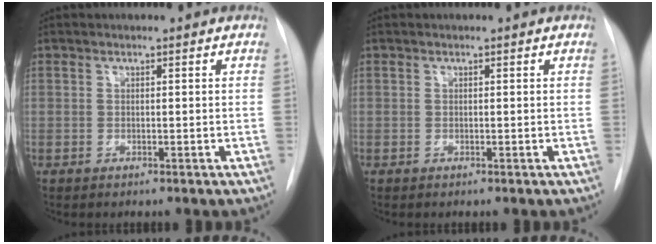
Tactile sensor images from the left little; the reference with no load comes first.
{"total": 0.0}